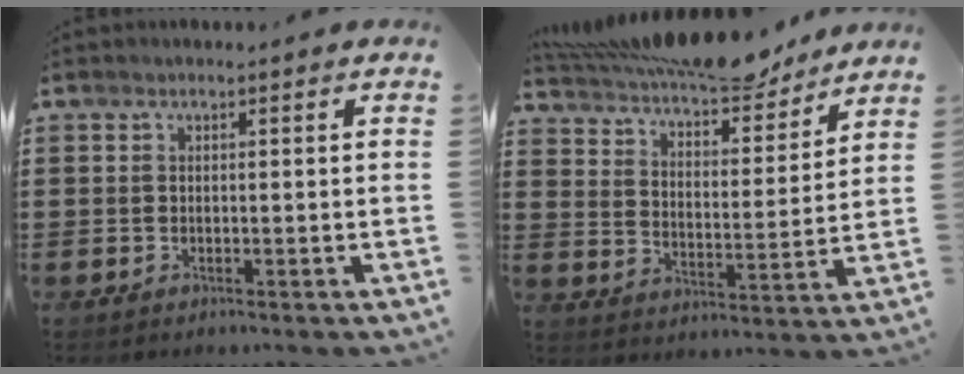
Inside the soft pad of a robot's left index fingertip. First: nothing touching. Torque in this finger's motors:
{"motor_torque": [1.01, -1.12, 0.35, 0.14]}